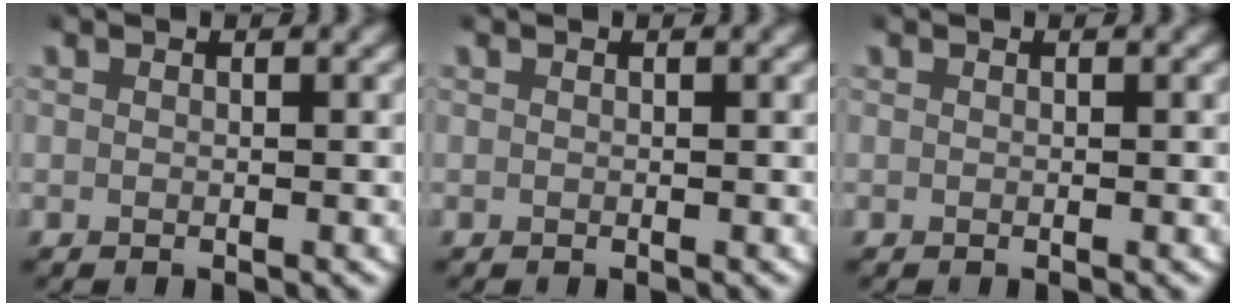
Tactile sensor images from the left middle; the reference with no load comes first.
{"total": 0.0}
{"total": 0.0}